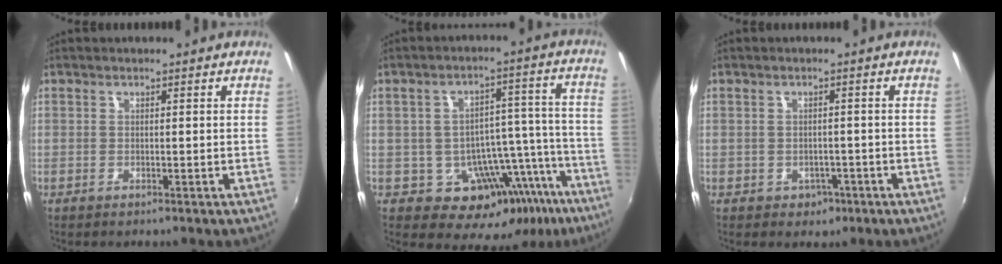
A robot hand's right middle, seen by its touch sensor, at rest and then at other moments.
{"total": 14.8, "force": [-8.1, 10.1, 7.3], "torque": [-0.098, 0.037, -0.079]}
{"total": 3.1, "force": [-1.3, 2.7, 1.0], "torque": [-0.024, 0.000, -0.010]}